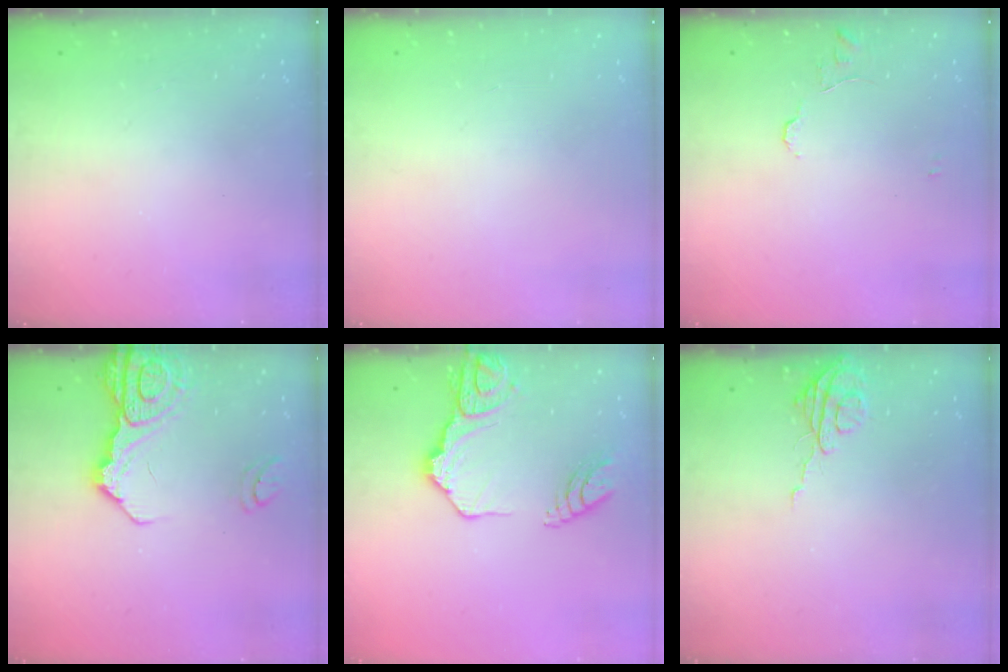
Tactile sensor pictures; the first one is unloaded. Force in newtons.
{"total": 0.0}
{"total": 5.8, "press": 5.8, "slide": 0.5}
{"total": 13.9, "press": 13.9, "slide": 1.2}
{"total": 15.8, "press": 15.8, "slide": 1.3}
{"total": 5.7, "press": 5.7, "slide": 0.5}